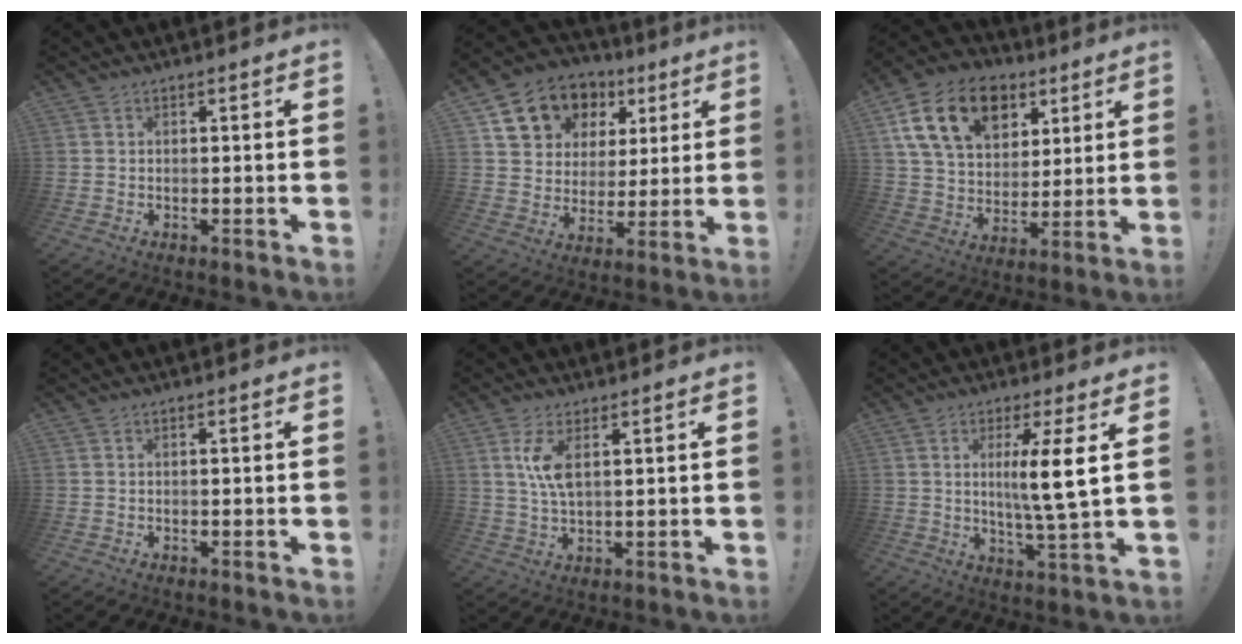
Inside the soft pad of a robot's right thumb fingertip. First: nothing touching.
{"total": 14.2, "force": [7.5, 10.9, 5.2], "torque": [-0.082, -0.038, 0.153]}
{"total": 20.3, "force": [9.1, 13.8, 11.9], "torque": [-0.200, -0.027, 0.170]}
{"total": 0.0}
{"total": 7.0, "force": [2.2, 2.4, 6.2], "torque": [-0.118, -0.010, 0.033]}
{"total": 10.2, "force": [1.6, -0.3, 10.0], "torque": [-0.171, -0.010, 0.015]}